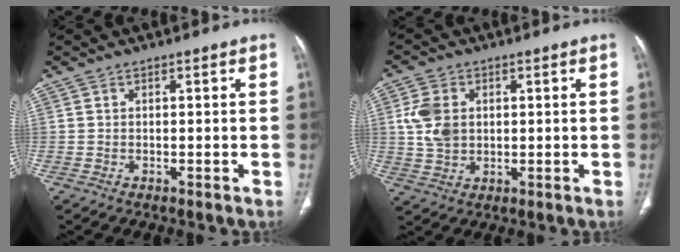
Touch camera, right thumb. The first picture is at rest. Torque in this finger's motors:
{"motor_torque": [0.96, 0.90, 0.81, 0.47, 0.08]}